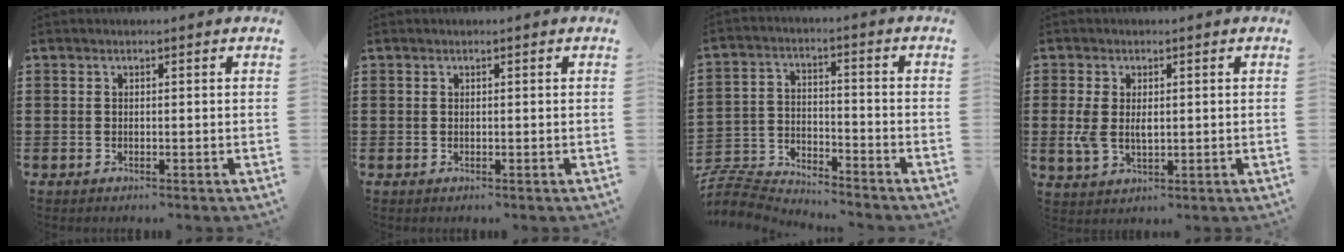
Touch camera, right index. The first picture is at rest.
{"total": 0.0}
{"total": 6.2, "force": [-6.1, 1.0, 0.6], "torque": [-0.033, 0.000, -0.131]}
{"total": 3.9, "force": [0.2, 2.3, 3.2], "torque": [-0.071, 0.005, 0.001]}